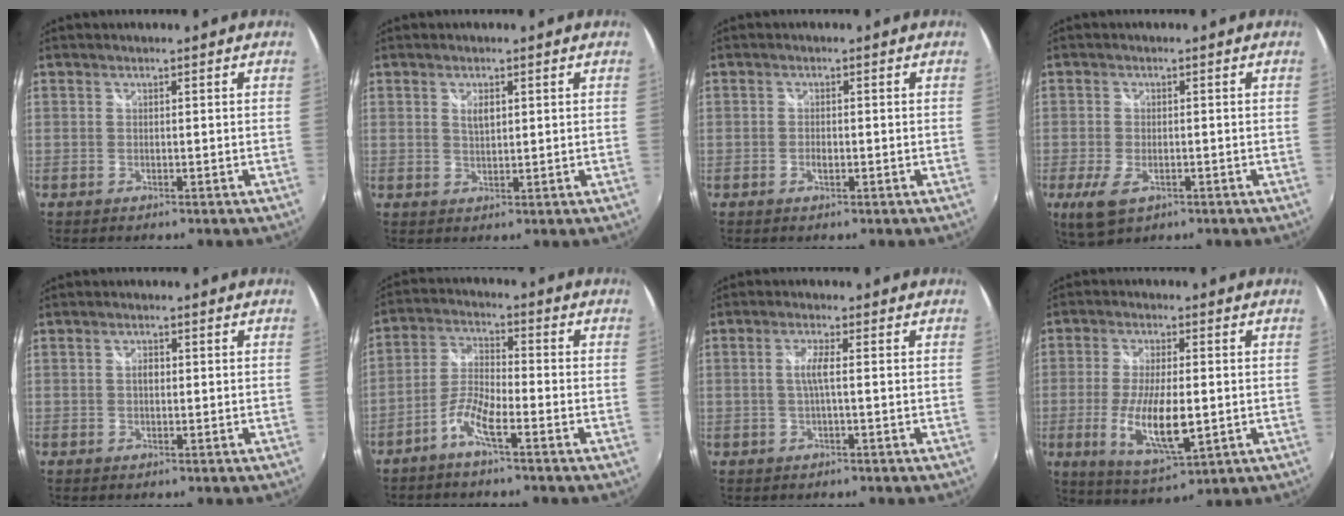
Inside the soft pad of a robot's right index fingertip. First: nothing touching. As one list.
[{"total": 2.5, "force": [0.9, 1.3, 2.0], "torque": [-0.034, 0.000, 0.016]}, {"total": 1.4, "force": [-0.5, 0.7, 1.0], "torque": [-0.022, -0.002, -0.010]}, {"total": 6.1, "force": [-2.8, 3.2, 4.4], "torque": [-0.101, -0.018, -0.048]}, {"total": 1.5, "force": [0.1, 1.0, 1.1], "torque": [-0.019, 0.004, 0.000]}, {"total": 5.9, "force": [-3.8, 0.9, 4.5], "torque": [-0.106, 0.008, -0.077]}, {"total": 2.8, "force": [-0.2, 0.0, 2.8], "torque": [-0.056, 0.001, -0.004]}, {"total": 11.9, "force": [-2.2, 4.0, 11.0], "torque": [-0.216, -0.023, -0.032]}]